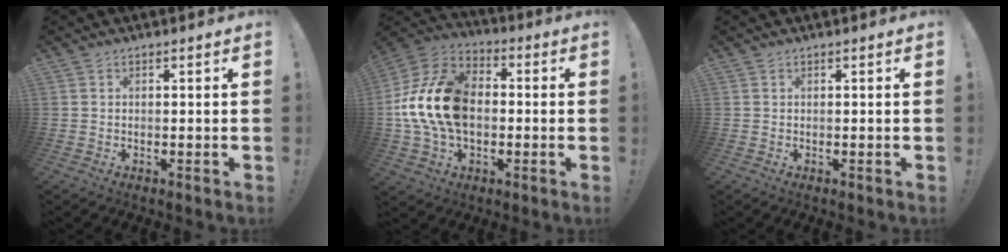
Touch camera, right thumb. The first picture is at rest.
{"total": 20.9, "force": [-0.3, 14.5, 15.0], "torque": [-0.278, 0.030, 0.005]}
{"total": 0.0}